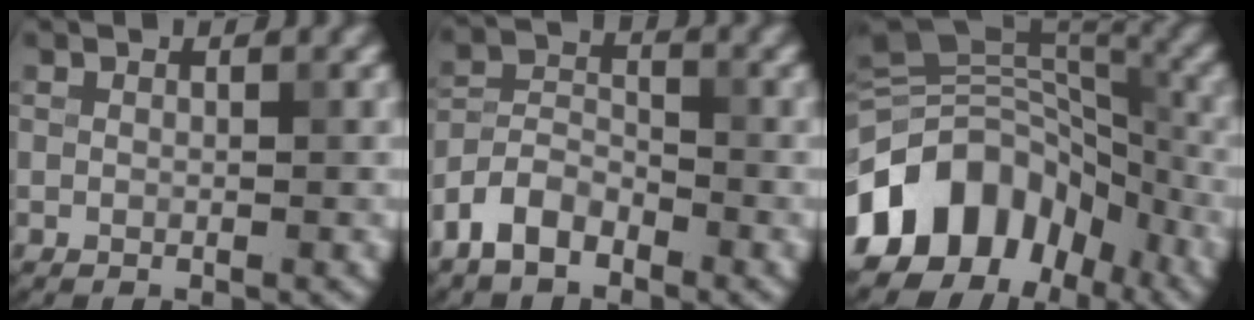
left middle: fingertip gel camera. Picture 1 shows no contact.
{"total": 4.1, "force": [-2.8, 2.2, 2.0], "torque": [-0.036, 0.006, -0.064]}
{"total": 14.0, "force": [-6.5, 9.4, 8.0], "torque": [-0.154, 0.017, -0.123]}